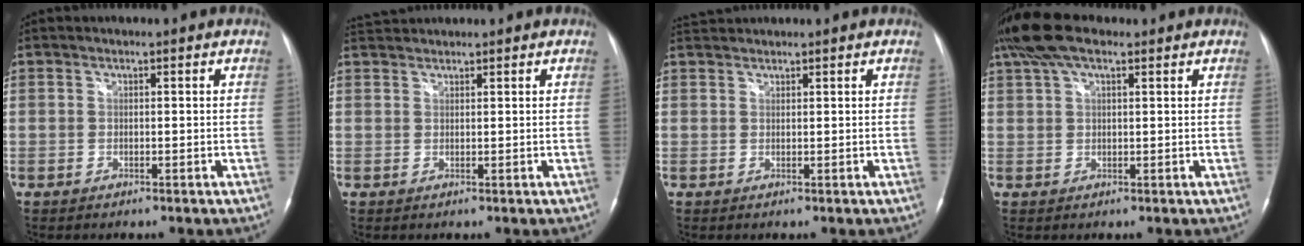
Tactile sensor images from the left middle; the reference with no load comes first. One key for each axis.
{"total": 2.7, "fx": 2.7, "fy": 0.1, "fz": 0.3, "tx": -0.013, "ty": 0.023, "tz": 0.054}
{"total": 2.1, "fx": 2.1, "fy": 0.0, "fz": 0.1, "tx": -0.010, "ty": 0.019, "tz": 0.044}
{"total": 7.7, "fx": 5.3, "fy": 2.5, "fz": 4.9, "tx": -0.108, "ty": 0.034, "tz": 0.099}